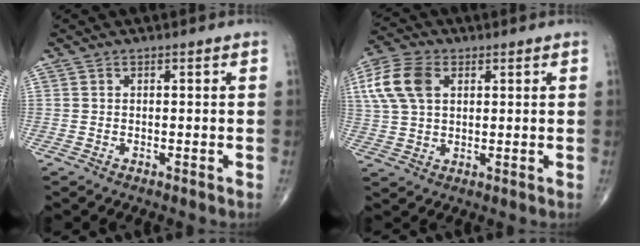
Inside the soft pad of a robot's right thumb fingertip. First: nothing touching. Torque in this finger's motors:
{"motor_torque": [-0.09, 0.19, 0.12, -0.05, 0.07]}